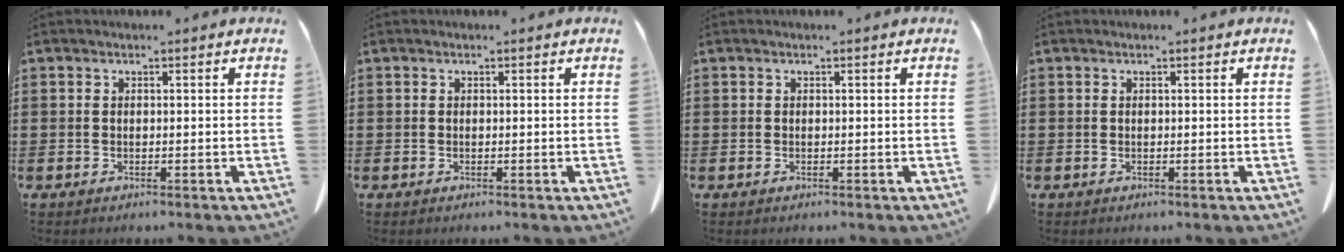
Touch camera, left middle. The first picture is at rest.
{"total": 0.0}
{"total": 0.0}
{"total": 0.0}